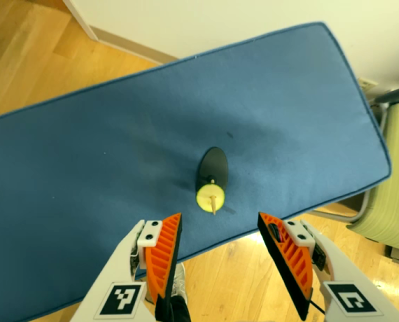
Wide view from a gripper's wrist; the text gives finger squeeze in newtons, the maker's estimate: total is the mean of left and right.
{"total": 0.0}